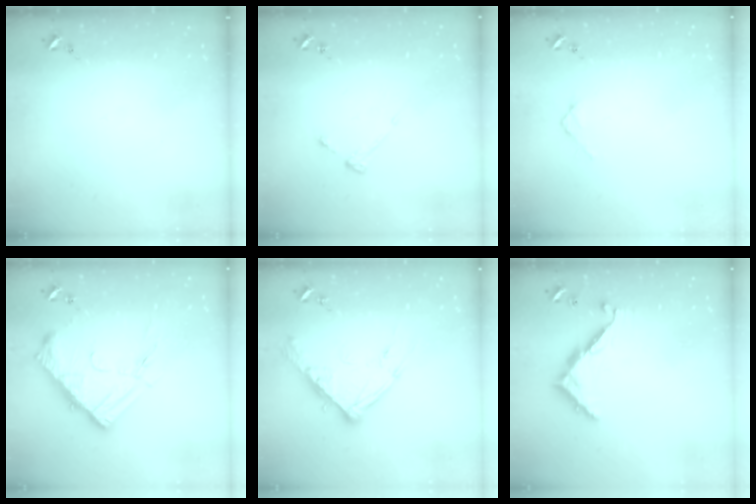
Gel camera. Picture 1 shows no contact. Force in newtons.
{"total": 3.2, "press": 3.1, "slide": 0.5}
{"total": 2.7, "press": 2.7, "slide": 0.3}
{"total": 16.6, "press": 16.6, "slide": 1.1}
{"total": 13.3, "press": 13.2, "slide": 1.2}
{"total": 8.9, "press": 8.9, "slide": 0.6}